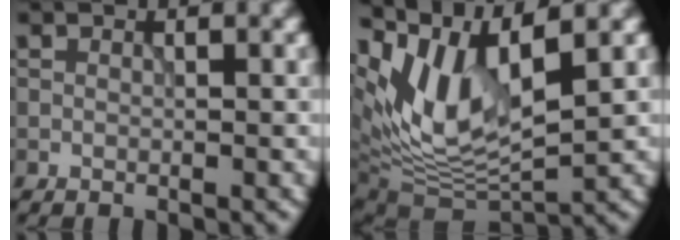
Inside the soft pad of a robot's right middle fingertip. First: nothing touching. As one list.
[{"total": 9.3, "force": [3.1, 3.8, 7.8], "torque": [-0.161, -0.005, 0.060]}]